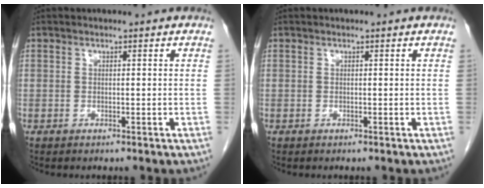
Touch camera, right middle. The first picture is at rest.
{"total": 0.0}